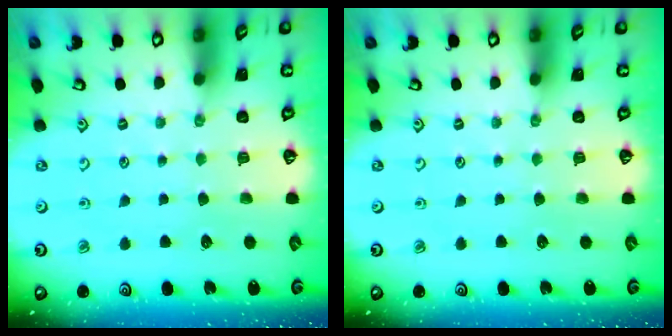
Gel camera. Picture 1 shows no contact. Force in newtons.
{"total": 0.0}